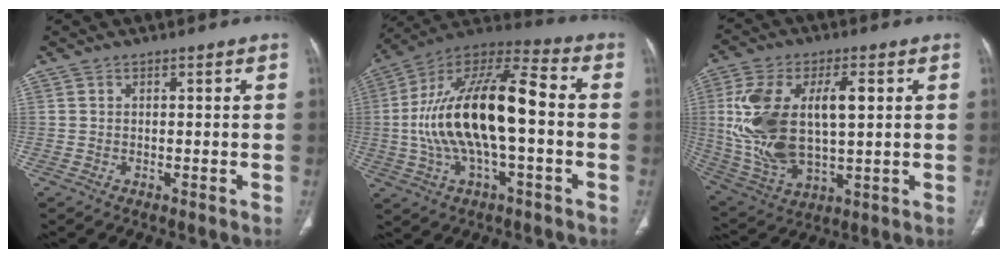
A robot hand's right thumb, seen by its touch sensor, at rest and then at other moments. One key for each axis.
{"total": 22.0, "fx": -1.3, "fy": 8.6, "fz": 20.2, "tx": -0.384, "ty": 0.043, "tz": -0.026}
{"total": 20.2, "fx": 2.7, "fy": 10.1, "fz": 17.2, "tx": -0.343, "ty": -0.002, "tz": 0.059}